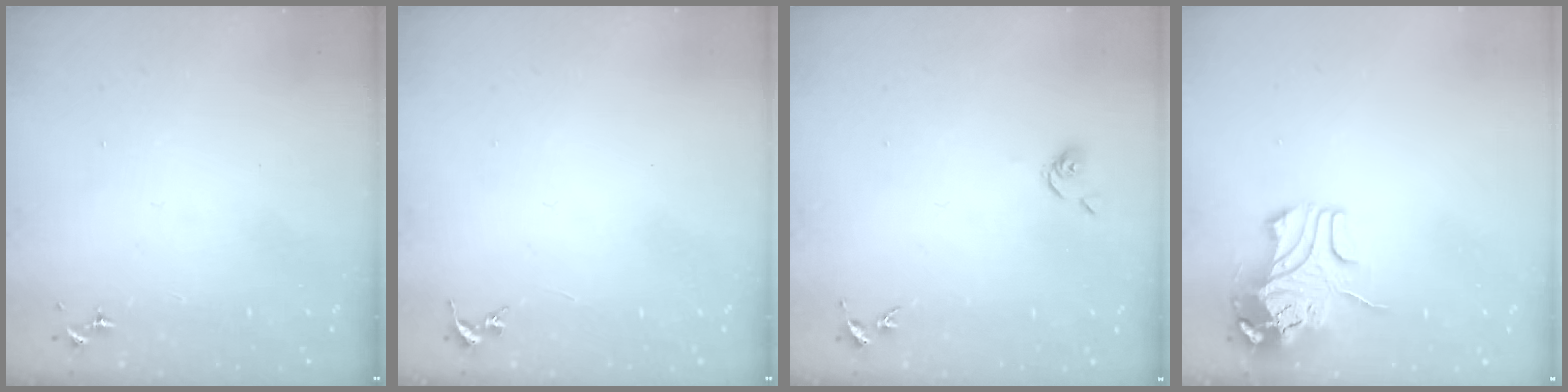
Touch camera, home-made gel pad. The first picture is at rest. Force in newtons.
{"total": 0.0}
{"total": 5.1, "press": 5.1, "slide": 0.5}
{"total": 9.6, "press": 9.5, "slide": 1.0}